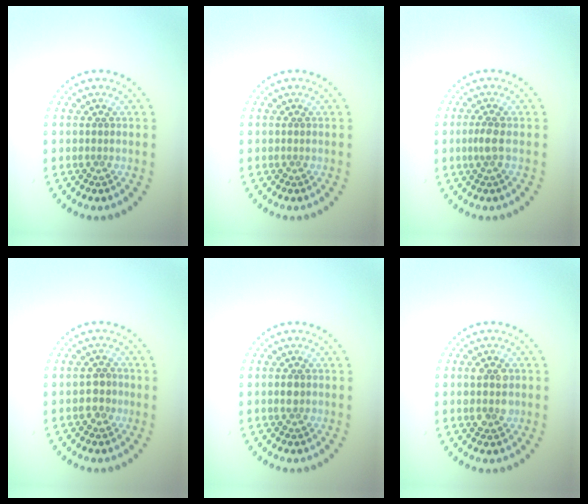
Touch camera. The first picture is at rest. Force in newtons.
{"total": 0.0}
{"total": 1.5, "press": 1.1, "slide": 0.9}
{"total": 1.9, "press": 1.9, "slide": 0.6}
{"total": 1.0, "press": 1.0, "slide": 0.0}
{"total": 2.7, "press": 2.7, "slide": 0.2}